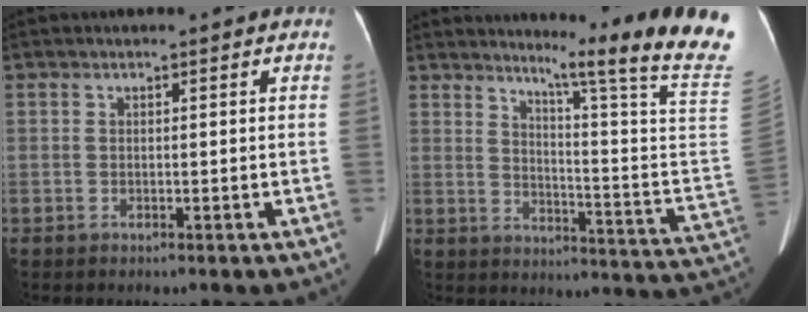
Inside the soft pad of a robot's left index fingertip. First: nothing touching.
{"total": 19.2, "force": [15.3, -3.8, 10.9], "torque": [-0.160, -0.109, 0.189]}